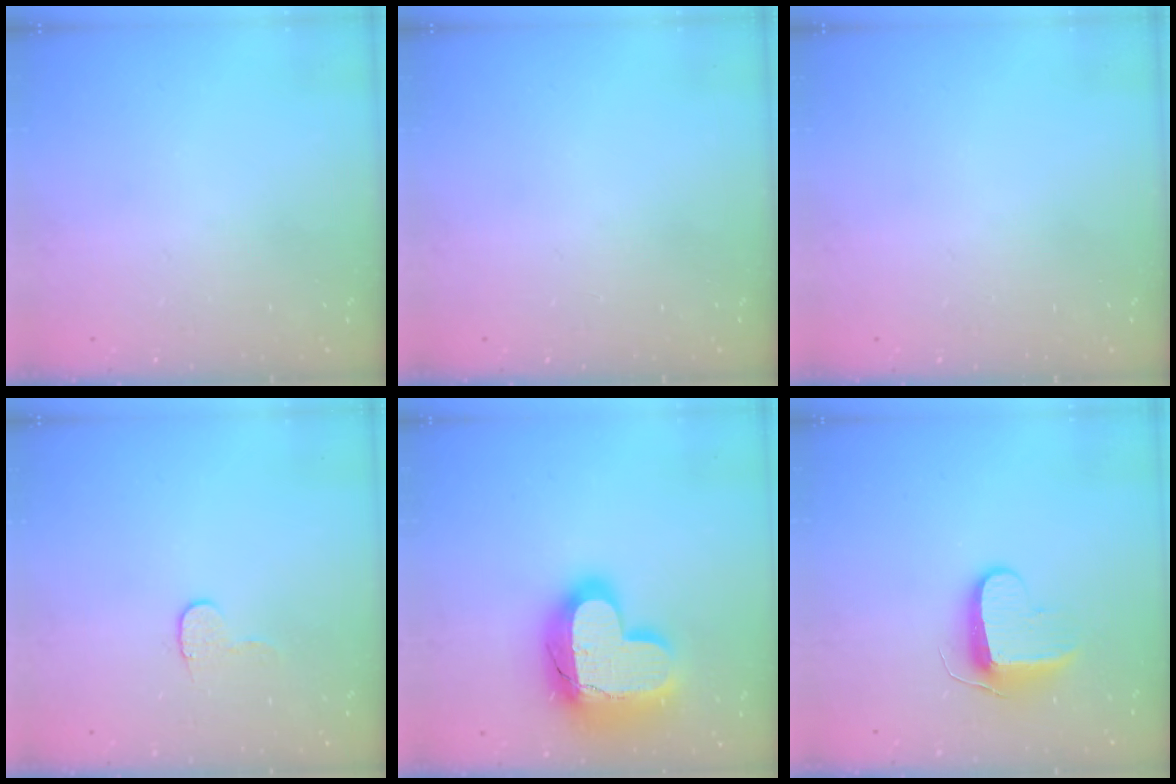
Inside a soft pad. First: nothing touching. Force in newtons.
{"total": 0.0}
{"total": 0.0}
{"total": 5.7, "press": 5.7, "slide": 0.5}
{"total": 22.3, "press": 22.3, "slide": 1.5}
{"total": 8.9, "press": 8.9, "slide": 0.8}